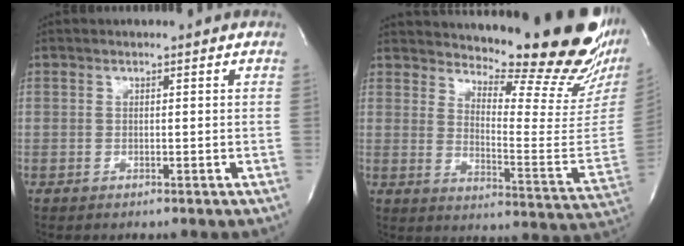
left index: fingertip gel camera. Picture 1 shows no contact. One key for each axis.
{"total": 23.8, "fx": 21.0, "fy": 3.3, "fz": 10.8, "tx": -0.157, "ty": -0.112, "tz": 0.256}